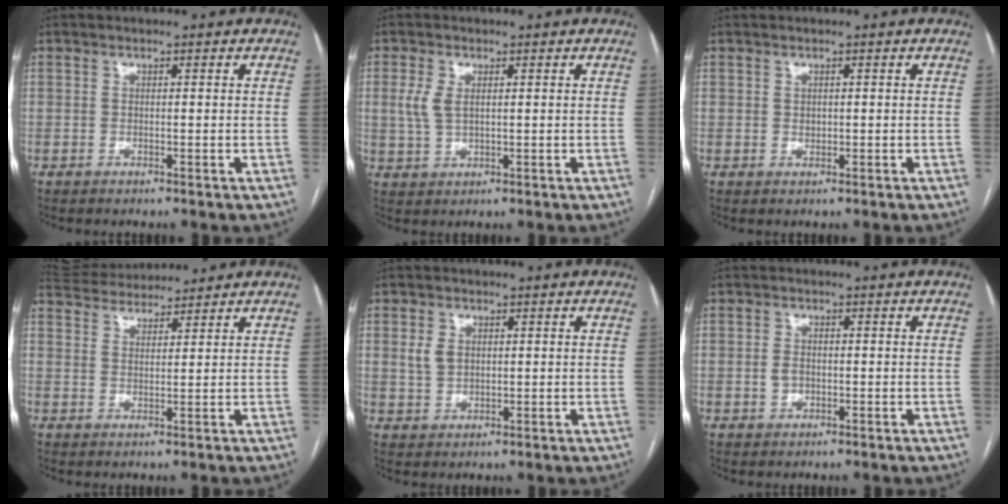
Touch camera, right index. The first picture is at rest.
{"total": 3.5, "force": [0.8, 1.9, 2.9], "torque": [-0.070, 0.005, 0.022]}
{"total": 0.7, "force": [0.1, 0.6, 0.3], "torque": [-0.004, 0.001, 0.001]}
{"total": 6.7, "force": [6.6, 0.7, 1.1], "torque": [-0.028, 0.032, 0.107]}
{"total": 3.2, "force": [0.8, 2.4, 1.9], "torque": [-0.041, 0.008, 0.020]}
{"total": 1.8, "force": [-0.4, 1.3, 1.1], "torque": [-0.021, 0.003, -0.004]}